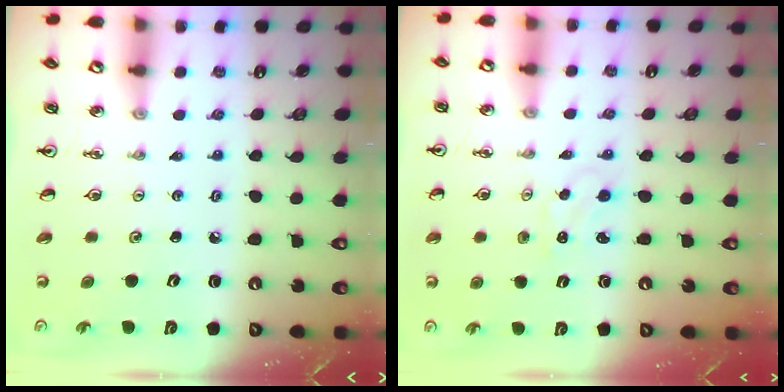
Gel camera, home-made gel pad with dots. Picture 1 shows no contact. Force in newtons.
{"total": 1.2, "press": 1.1, "slide": 0.2}